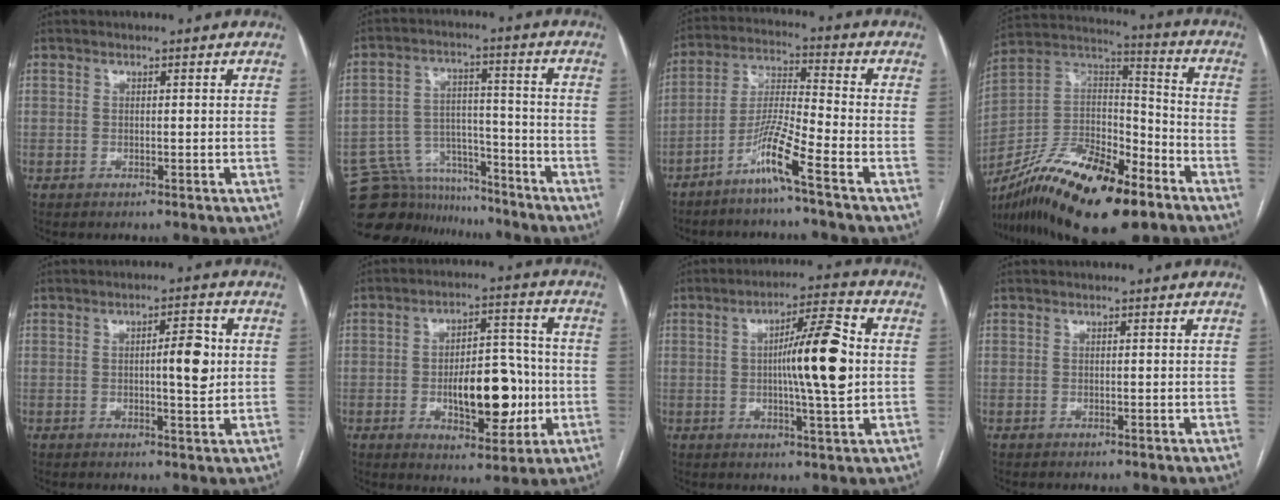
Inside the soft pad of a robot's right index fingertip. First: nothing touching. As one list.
[{"total": 11.9, "force": [-11.1, 4.4, 0.1], "torque": [-0.001, 0.046, -0.180]}, {"total": 7.9, "force": [-5.1, -0.8, 6.0], "torque": [-0.125, -0.007, -0.105]}, {"total": 22.7, "force": [-15.0, 7.2, 15.4], "torque": [-0.279, 0.005, -0.261]}, {"total": 5.4, "force": [0.4, 1.2, 5.2], "torque": [-0.075, 0.008, 0.005]}, {"total": 12.3, "force": [-2.2, 5.2, 11.0], "torque": [-0.164, 0.016, -0.025]}, {"total": 11.2, "force": [0.6, 1.2, 11.1], "torque": [-0.177, 0.011, 0.006]}, {"total": 0.0}]